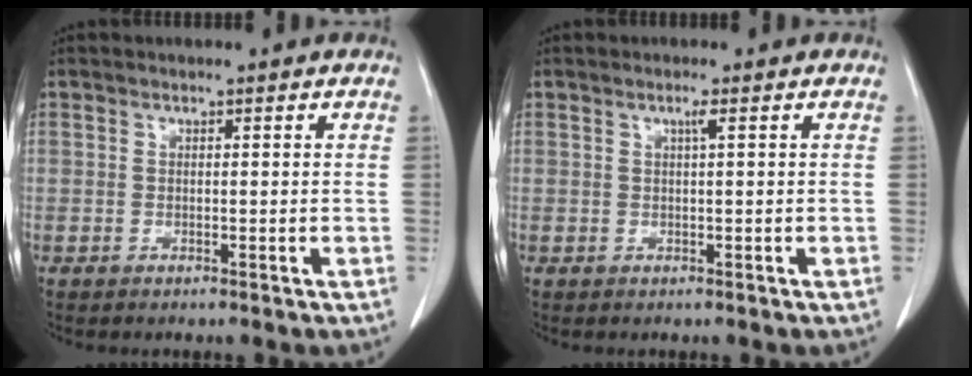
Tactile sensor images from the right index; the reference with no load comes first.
{"total": 1.0, "force": [0.4, -0.2, 0.9], "torque": [-0.019, 0.001, 0.009]}